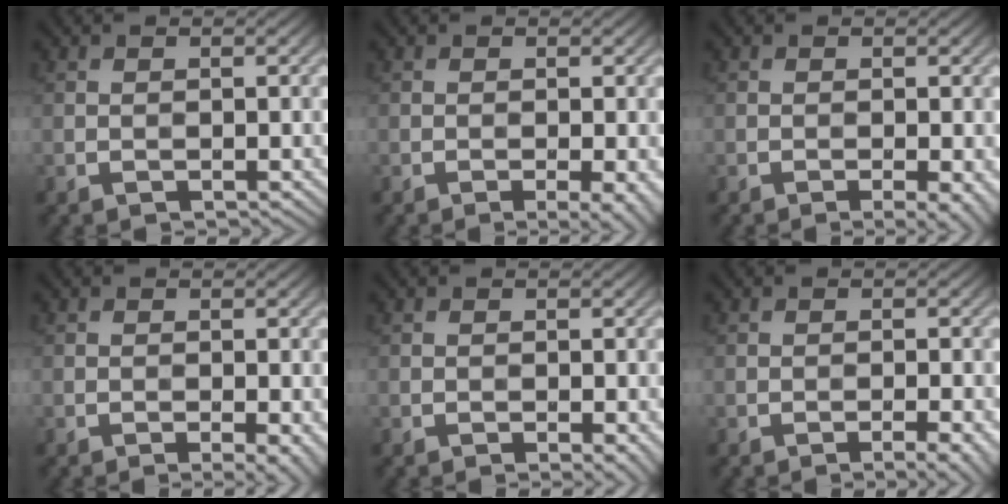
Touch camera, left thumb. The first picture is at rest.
{"total": 2.7, "force": [-1.0, 0.5, 2.5], "torque": [-0.037, 0.000, -0.016]}
{"total": 2.4, "force": [-0.9, 0.4, 2.2], "torque": [-0.032, 0.001, -0.016]}
{"total": 2.1, "force": [-0.8, 0.3, 1.9], "torque": [-0.029, -0.001, -0.013]}
{"total": 1.3, "force": [-0.4, 0.2, 1.2], "torque": [-0.019, -0.004, -0.008]}
{"total": 2.6, "force": [-1.4, 0.4, 2.2], "torque": [-0.029, 0.005, -0.022]}